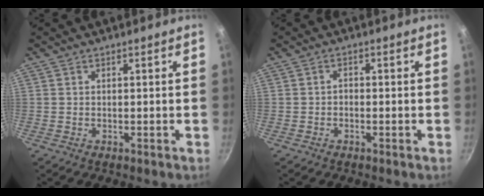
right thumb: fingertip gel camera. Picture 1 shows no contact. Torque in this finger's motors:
{"motor_torque": [-0.10, -0.07, 0.03, 0.03, -0.06]}